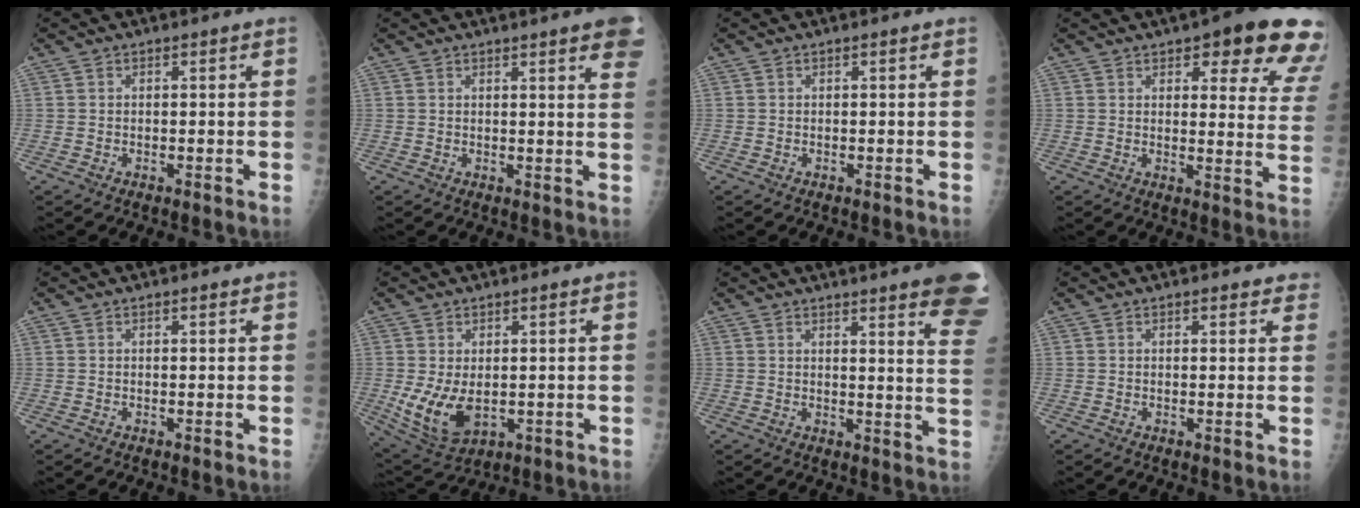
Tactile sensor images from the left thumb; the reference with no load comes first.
{"total": 9.1, "force": [5.7, 1.2, 6.9], "torque": [-0.067, -0.010, 0.056]}
{"total": 0.0}
{"total": 17.7, "force": [10.6, 5.7, 12.9], "torque": [-0.116, -0.040, 0.116]}
{"total": 0.7, "force": [0.5, 0.2, 0.5], "torque": [-0.008, -0.002, 0.007]}
{"total": 8.8, "force": [-0.2, 5.3, 7.0], "torque": [-0.124, -0.019, 0.016]}
{"total": 17.7, "force": [12.9, 2.2, 11.9], "torque": [-0.126, -0.071, 0.136]}
{"total": 3.2, "force": [2.6, 1.2, 1.4], "torque": [0.009, -0.003, 0.024]}